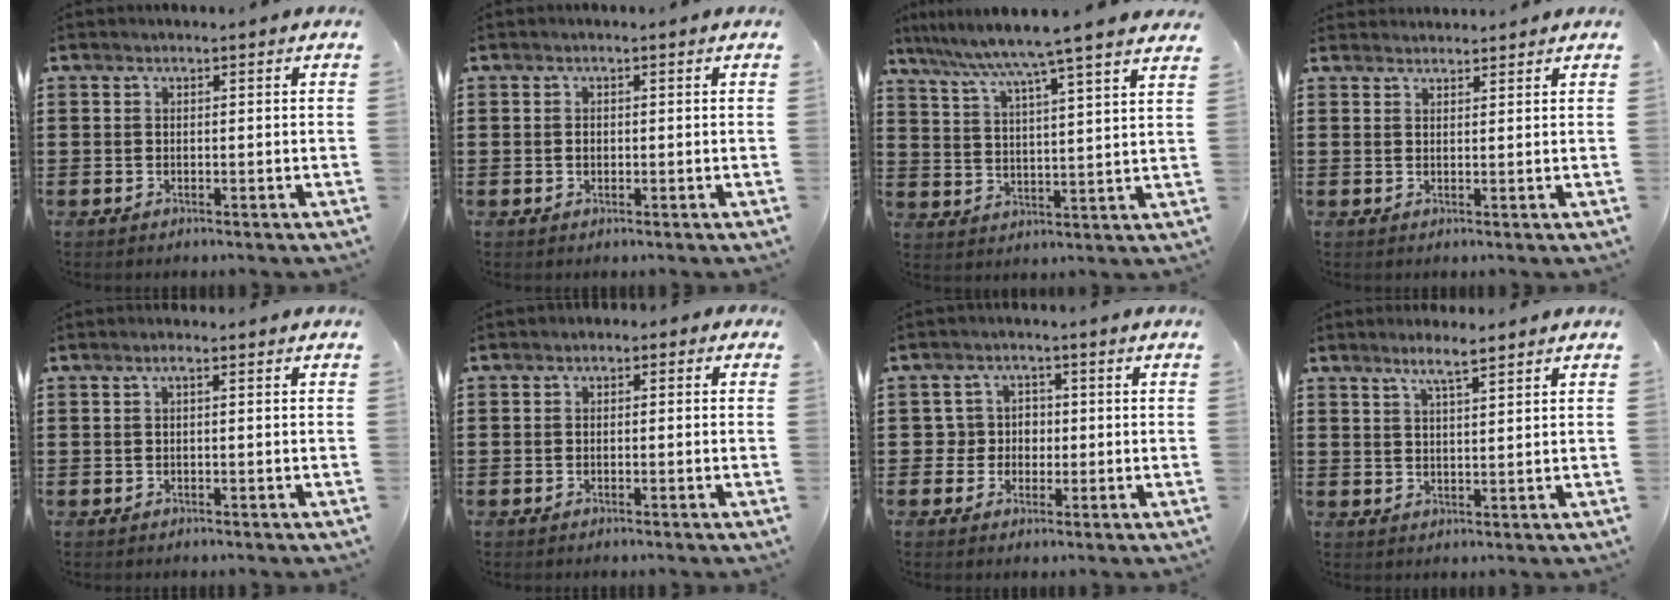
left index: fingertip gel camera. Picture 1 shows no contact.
{"total": 0.8, "force": [0.0, 0.6, 0.5], "torque": [-0.014, 0.002, -0.001]}
{"total": 6.7, "force": [5.7, -1.4, 3.1], "torque": [-0.084, -0.041, 0.090]}
{"total": 1.6, "force": [1.5, 0.2, -0.1], "torque": [-0.002, 0.002, 0.031]}
{"total": 0.9, "force": [-0.2, 0.1, 0.8], "torque": [-0.014, 0.000, -0.005]}
{"total": 1.2, "force": [-0.9, 0.7, 0.2], "torque": [-0.009, 0.004, -0.021]}
{"total": 3.7, "force": [-0.5, 3.5, 0.9], "torque": [-0.034, 0.009, -0.013]}
{"total": 3.6, "force": [2.7, 0.3, 2.4], "torque": [-0.052, 0.006, 0.046]}